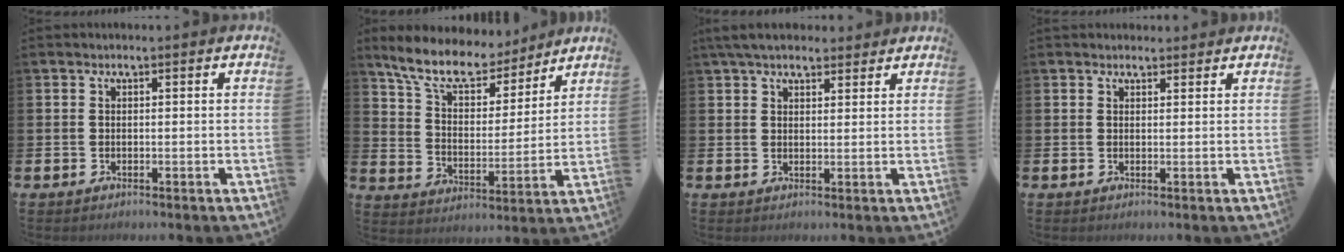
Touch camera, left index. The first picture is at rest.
{"total": 10.3, "force": [9.0, 3.5, 3.5], "torque": [-0.096, -0.059, 0.158]}
{"total": 4.8, "force": [4.2, 1.7, 1.4], "torque": [-0.036, -0.008, 0.079]}
{"total": 1.4, "force": [1.3, 0.6, 0.0], "torque": [0.009, 0.000, 0.023]}